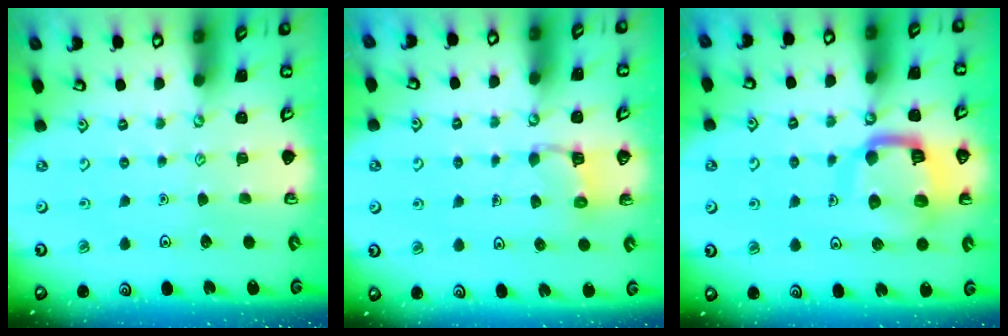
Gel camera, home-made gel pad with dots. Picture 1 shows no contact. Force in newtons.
{"total": 4.7, "press": 4.7, "slide": 0.4}
{"total": 13.4, "press": 13.3, "slide": 1.6}